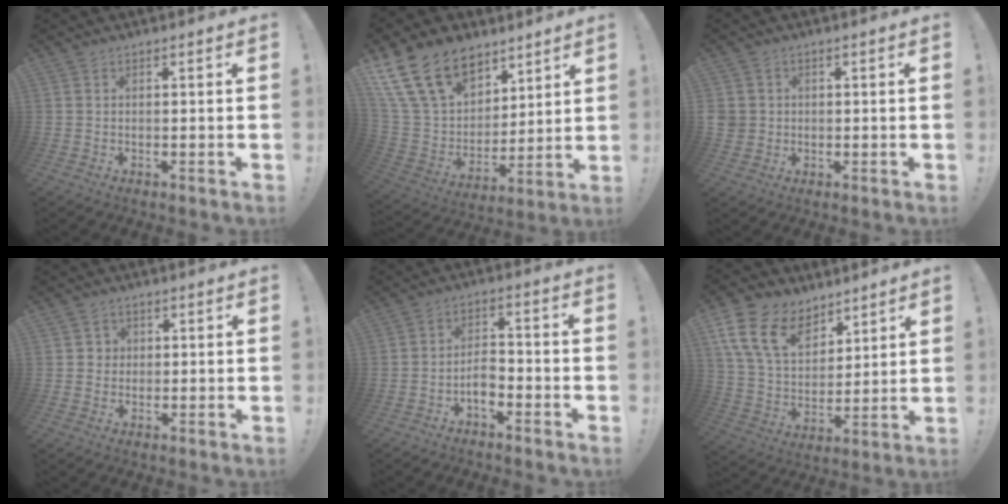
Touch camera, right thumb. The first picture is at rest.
{"total": 21.2, "force": [12.8, 13.9, 9.7], "torque": [-0.189, -0.065, 0.261]}
{"total": 3.2, "force": [0.5, 3.1, 0.8], "torque": [-0.019, 0.000, 0.010]}
{"total": 2.8, "force": [0.4, 2.7, 0.5], "torque": [-0.001, -0.001, 0.005]}
{"total": 5.3, "force": [-2.8, 2.9, 3.5], "torque": [-0.056, 0.001, -0.052]}
{"total": 16.6, "force": [9.3, 10.8, 8.6], "torque": [-0.157, -0.044, 0.181]}